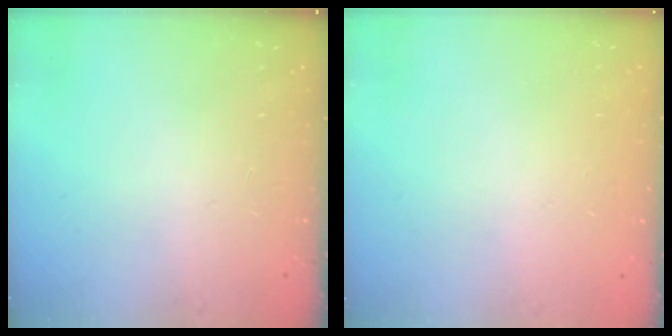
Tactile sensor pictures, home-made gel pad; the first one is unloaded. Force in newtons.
{"total": 0.0}